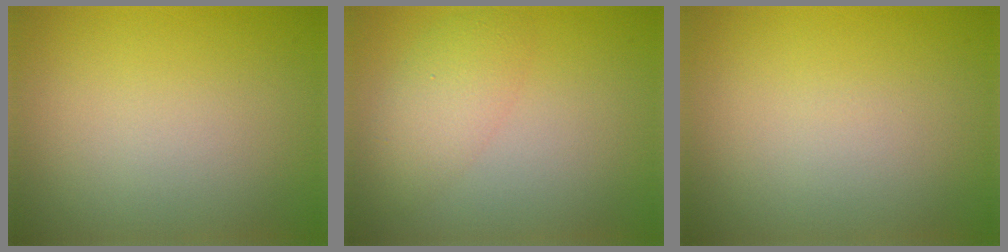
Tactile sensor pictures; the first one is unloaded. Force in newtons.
{"total": 3.0, "press": 3.0, "slide": 0.2}
{"total": 0.0}